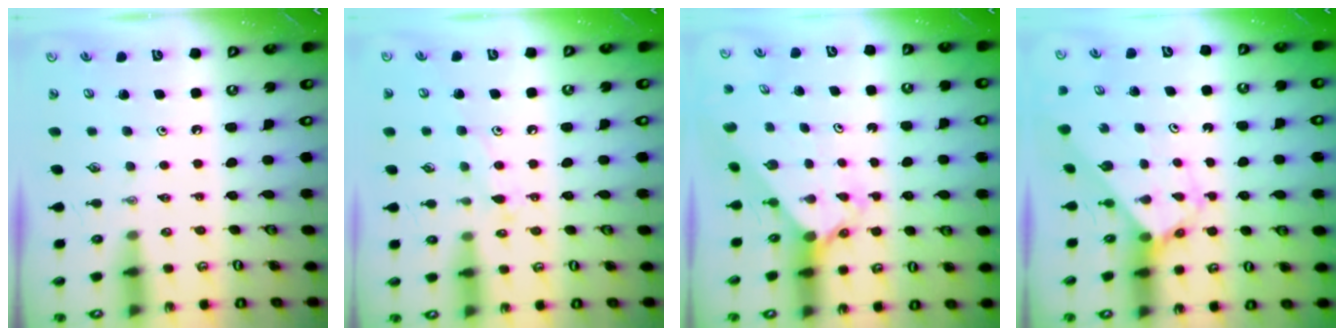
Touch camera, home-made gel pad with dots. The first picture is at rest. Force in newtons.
{"total": 8.1, "press": 8.0, "slide": 0.6}
{"total": 2.4, "press": 2.4, "slide": 0.2}
{"total": 2.7, "press": 2.7, "slide": 0.1}